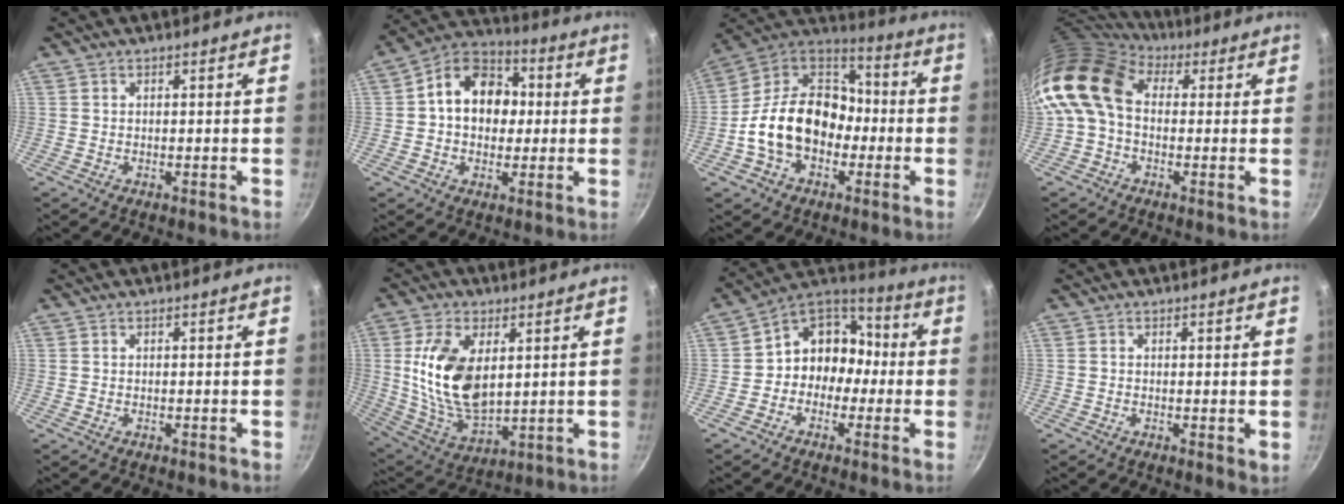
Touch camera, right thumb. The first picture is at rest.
{"total": 13.6, "force": [1.2, 10.5, 8.5], "torque": [-0.094, 0.025, -0.001]}
{"total": 20.1, "force": [-3.7, 15.0, 13.0], "torque": [-0.191, 0.061, -0.074]}
{"total": 12.0, "force": [1.6, 8.7, 8.0], "torque": [-0.137, 0.016, 0.006]}
{"total": 0.0}
{"total": 16.3, "force": [3.1, 9.3, 13.0], "torque": [-0.235, -0.022, 0.072]}
{"total": 11.4, "force": [-1.9, 9.8, 5.5], "torque": [-0.033, 0.055, -0.052]}
{"total": 1.2, "force": [0.2, 0.4, 1.1], "torque": [-0.017, -0.005, 0.001]}